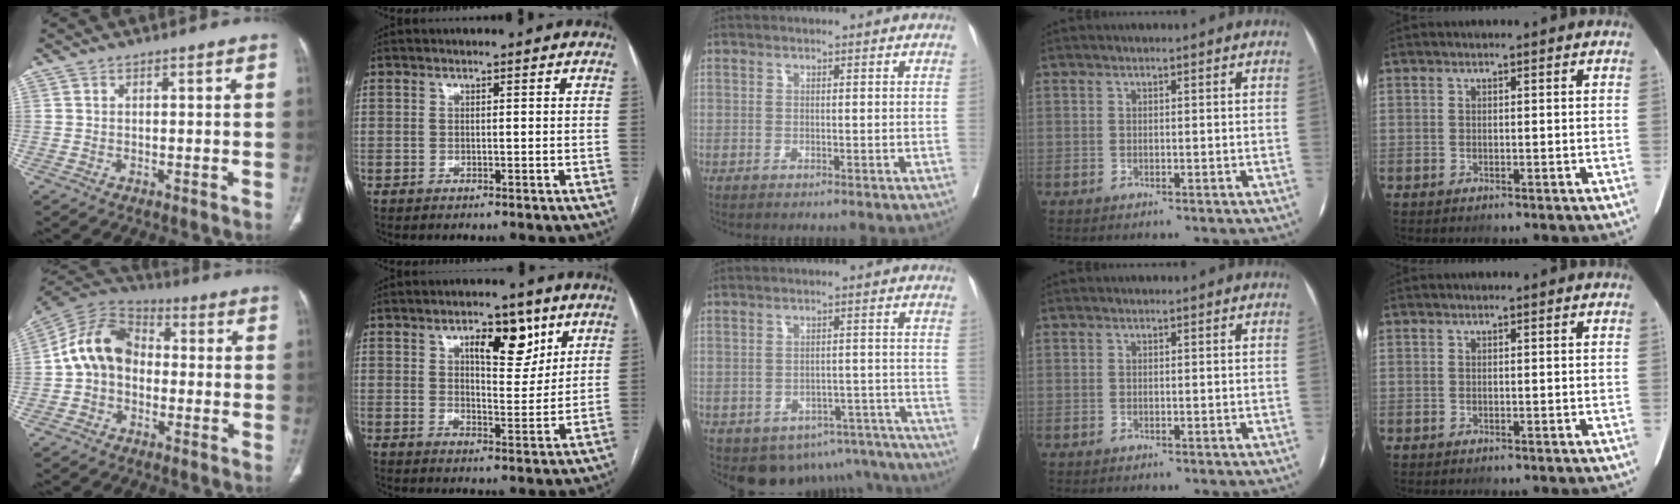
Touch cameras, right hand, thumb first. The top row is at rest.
{"thumb": {"total": 12.7, "force": [-0.7, 9.8, 8.1], "torque": [-0.135, 0.037, -0.029]}, "index": {"total": 8.6, "force": [4.6, 3.5, 6.5], "torque": [-0.091, 0.002, 0.072]}, "middle": {"total": 12.2, "force": [-9.9, 6.6, 2.4], "torque": [-0.014, 0.030, -0.108]}}